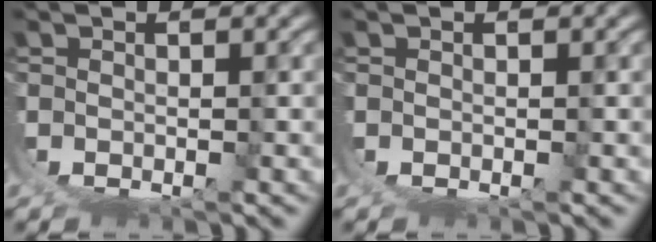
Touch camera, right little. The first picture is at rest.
{"total": 0.0}